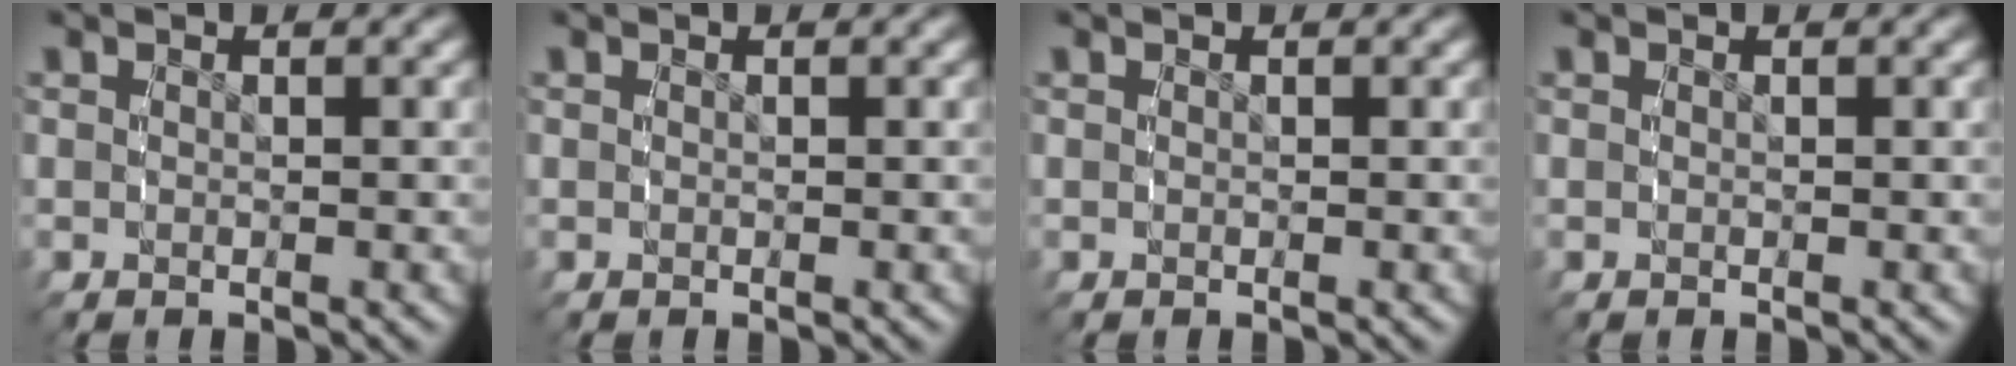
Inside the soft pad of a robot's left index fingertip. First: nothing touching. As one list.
[{"total": 0.0}, {"total": 0.0}, {"total": 0.0}]